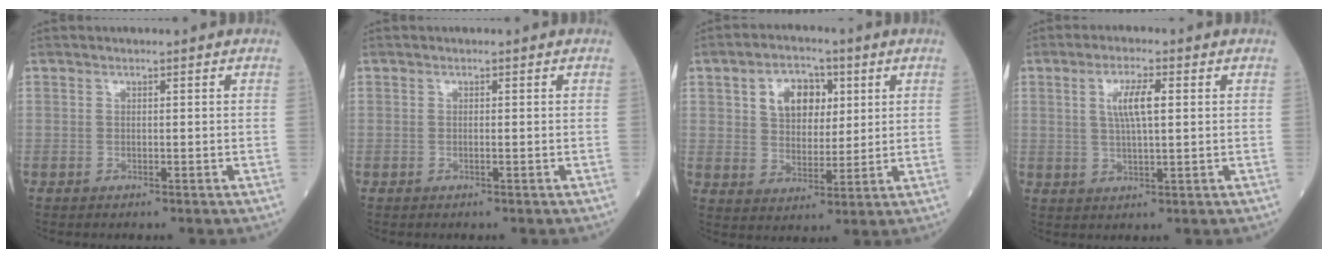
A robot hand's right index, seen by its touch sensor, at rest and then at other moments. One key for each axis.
{"total": 0.0}
{"total": 8.1, "fx": 3.0, "fy": 5.2, "fz": 5.4, "tx": -0.095, "ty": 0.018, "tz": 0.057}
{"total": 5.3, "fx": 1.4, "fy": 0.9, "fz": 5.1, "tx": -0.099, "ty": 0.006, "tz": 0.031}